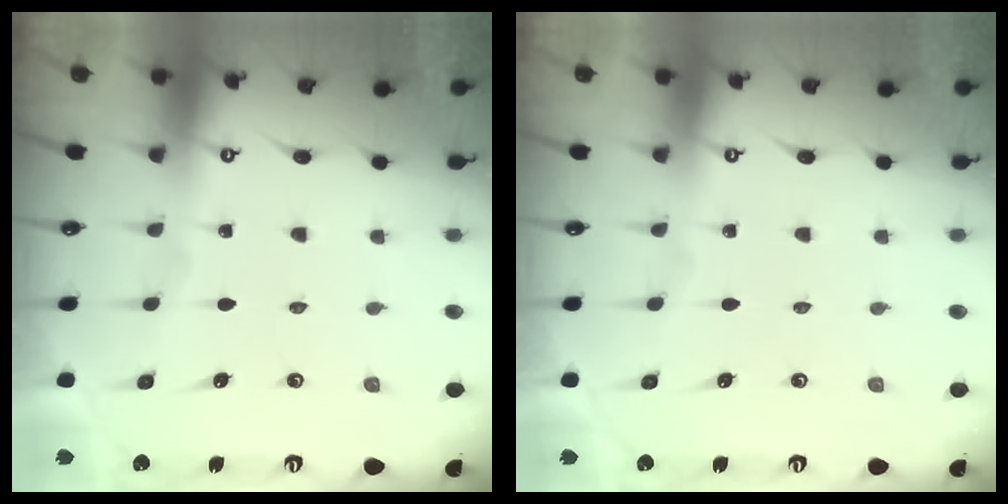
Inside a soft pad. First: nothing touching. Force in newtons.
{"total": 0.0}